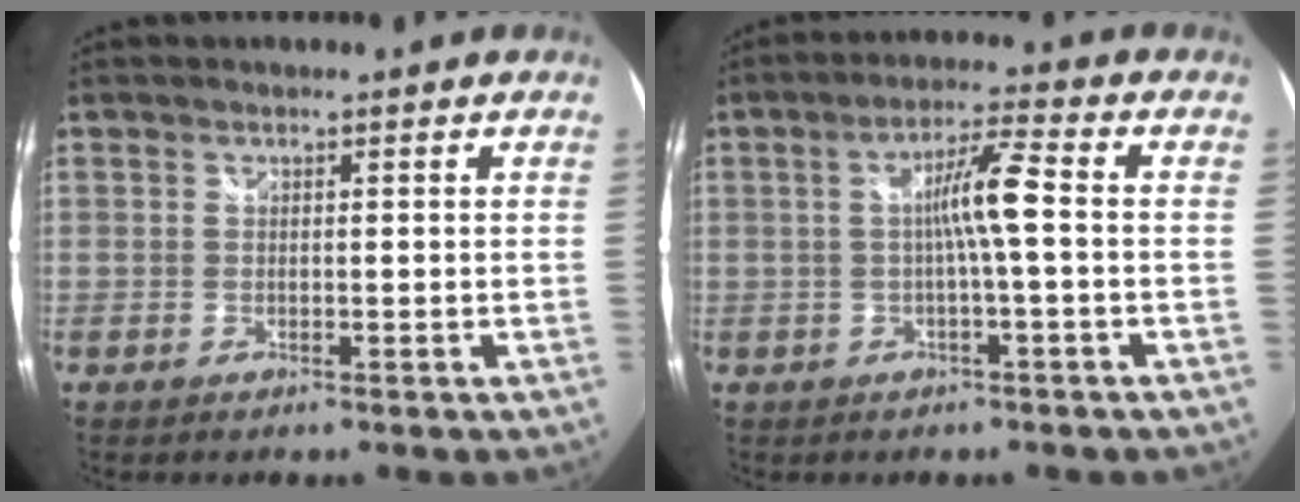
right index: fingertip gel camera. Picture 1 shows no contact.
{"total": 6.3, "force": [-0.6, -0.3, 6.2], "torque": [-0.120, 0.011, -0.008]}